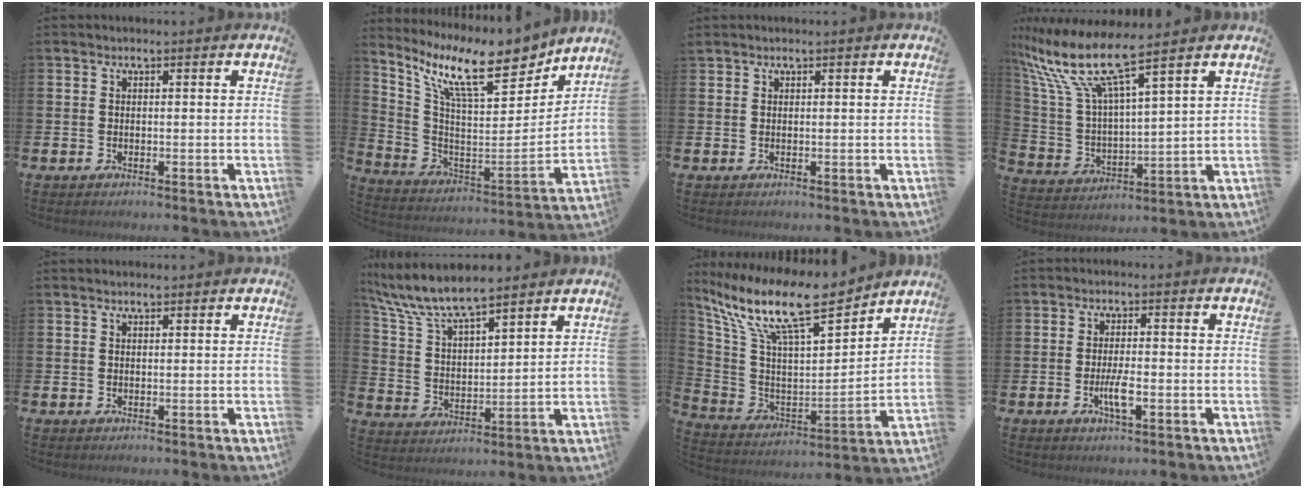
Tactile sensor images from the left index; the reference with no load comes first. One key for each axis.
{"total": 13.2, "fx": 10.5, "fy": 3.4, "fz": 7.4, "tx": -0.167, "ty": -0.065, "tz": 0.175}
{"total": 0.6, "fx": 0.6, "fy": 0.2, "fz": -0.1, "tx": 0.005, "ty": 0.000, "tz": 0.011}
{"total": 9.8, "fx": 8.4, "fy": 1.1, "fz": 4.9, "tx": -0.134, "ty": -0.046, "tz": 0.139}
{"total": 1.0, "fx": 0.9, "fy": 0.1, "fz": 0.3, "tx": 0.009, "ty": -0.004, "tz": 0.013}
{"total": 8.1, "fx": 7.5, "fy": 1.4, "fz": 2.5, "tx": -0.082, "ty": -0.041, "tz": 0.135}
{"total": 13.2, "fx": 10.9, "fy": 2.8, "fz": 6.9, "tx": -0.171, "ty": -0.070, "tz": 0.187}
{"total": 3.4, "fx": -0.9, "fy": 1.0, "fz": 3.1, "tx": -0.048, "ty": 0.000, "tz": -0.019}